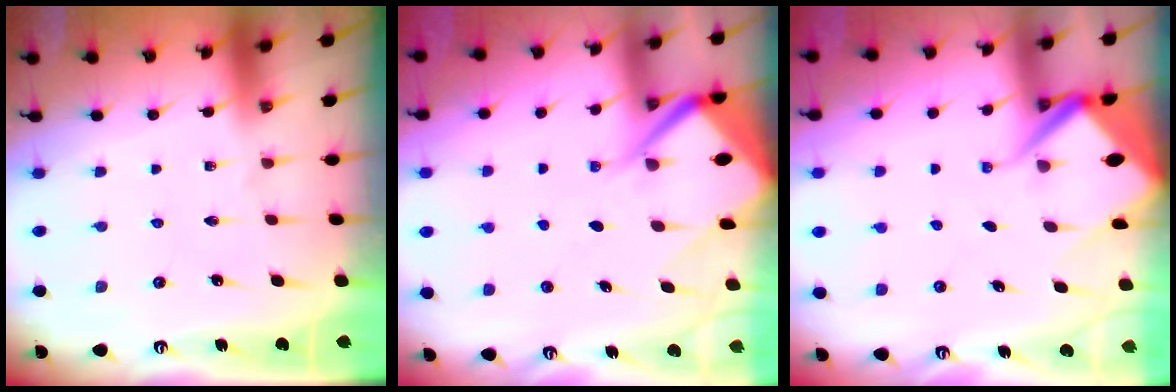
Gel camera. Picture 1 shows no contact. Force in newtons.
{"total": 10.4, "press": 10.3, "slide": 1.1}
{"total": 6.4, "press": 6.4, "slide": 0.6}